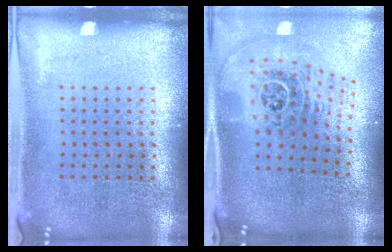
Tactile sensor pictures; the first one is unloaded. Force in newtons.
{"total": 2.7, "press": 1.8, "slide": 2.0}